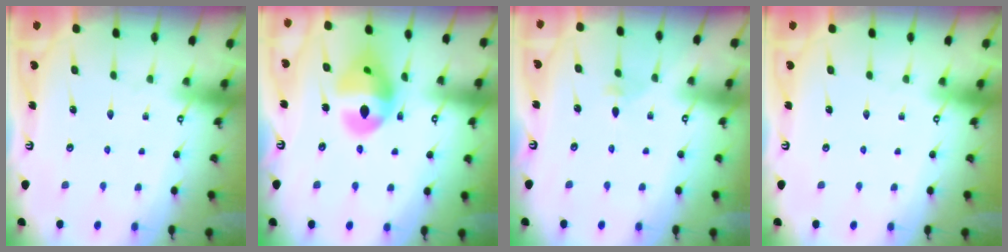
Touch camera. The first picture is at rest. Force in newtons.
{"total": 14.9, "press": 14.8, "slide": 1.5}
{"total": 2.4, "press": 2.3, "slide": 0.6}
{"total": 0.0}